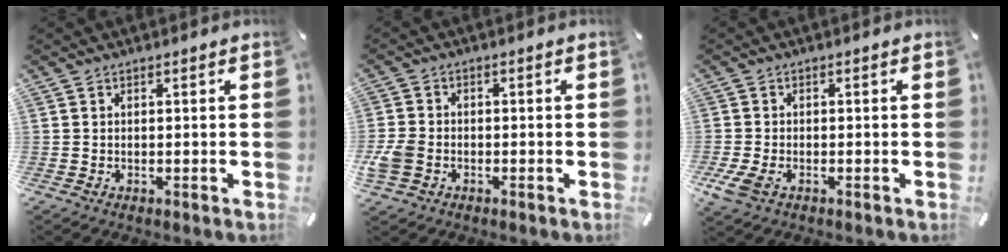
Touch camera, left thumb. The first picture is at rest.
{"total": 5.1, "force": [-1.6, 3.9, 2.8], "torque": [-0.072, 0.002, -0.033]}
{"total": 4.0, "force": [-1.8, 2.2, 2.8], "torque": [-0.078, -0.005, -0.038]}